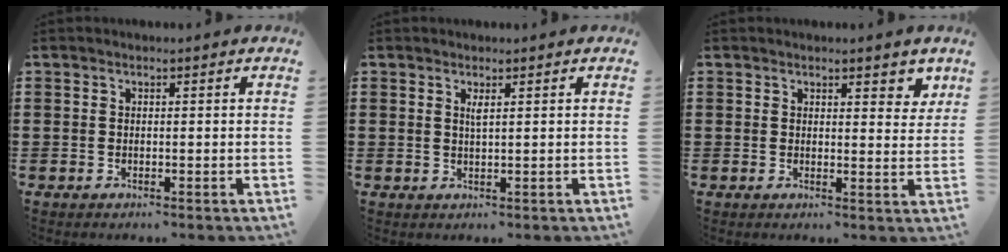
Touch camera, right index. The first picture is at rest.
{"total": 1.2, "force": [0.6, 0.1, 1.0], "torque": [-0.022, -0.001, 0.010]}
{"total": 2.7, "force": [2.2, 1.0, 1.2], "torque": [-0.013, 0.001, 0.037]}